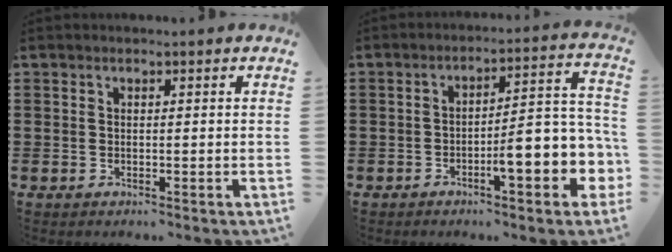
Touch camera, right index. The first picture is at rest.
{"total": 8.4, "force": [-3.2, 2.1, 7.4], "torque": [-0.105, -0.018, -0.057]}